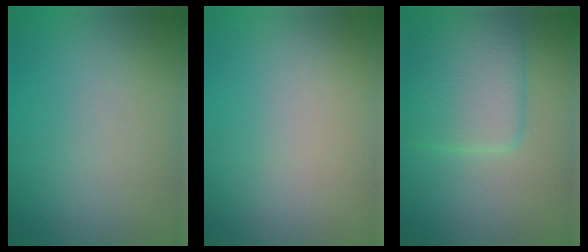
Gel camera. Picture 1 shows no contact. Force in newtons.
{"total": 0.0}
{"total": 5.7, "press": 5.7, "slide": 0.2}